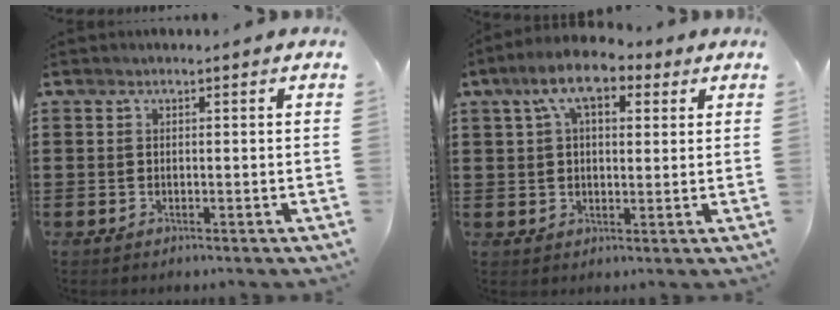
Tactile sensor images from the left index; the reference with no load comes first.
{"total": 8.3, "force": [4.8, 3.6, 5.7], "torque": [-0.118, 0.008, 0.084]}